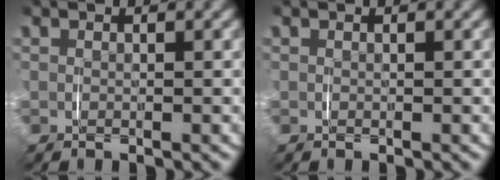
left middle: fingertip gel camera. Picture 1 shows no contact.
{"total": 0.0}